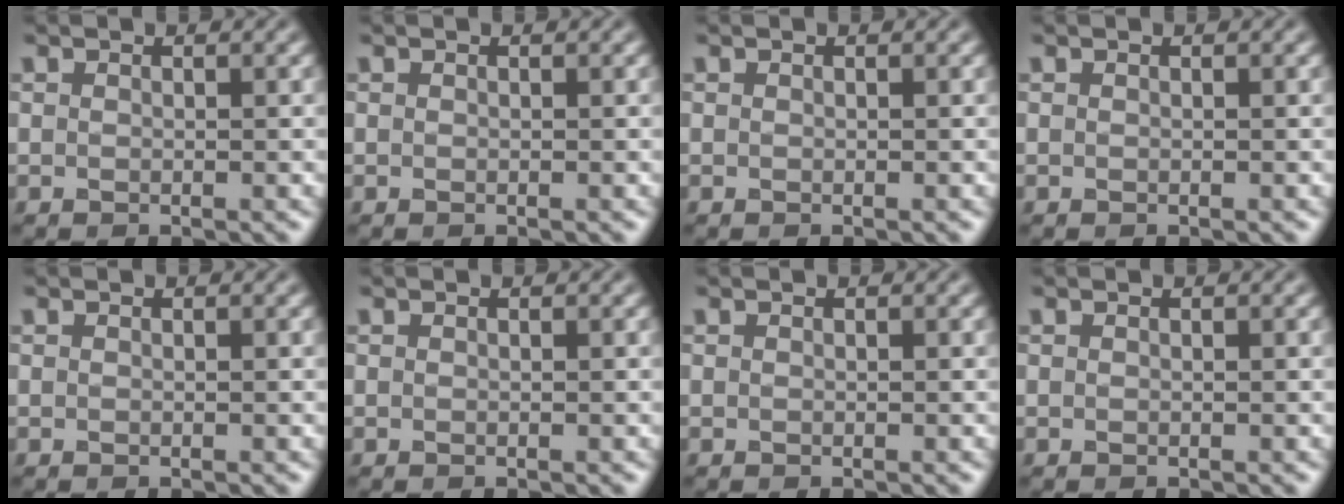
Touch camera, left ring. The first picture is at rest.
{"total": 0.0}
{"total": 0.0}
{"total": 0.0}
{"total": 0.0}
{"total": 0.0}
{"total": 0.0}
{"total": 0.0}